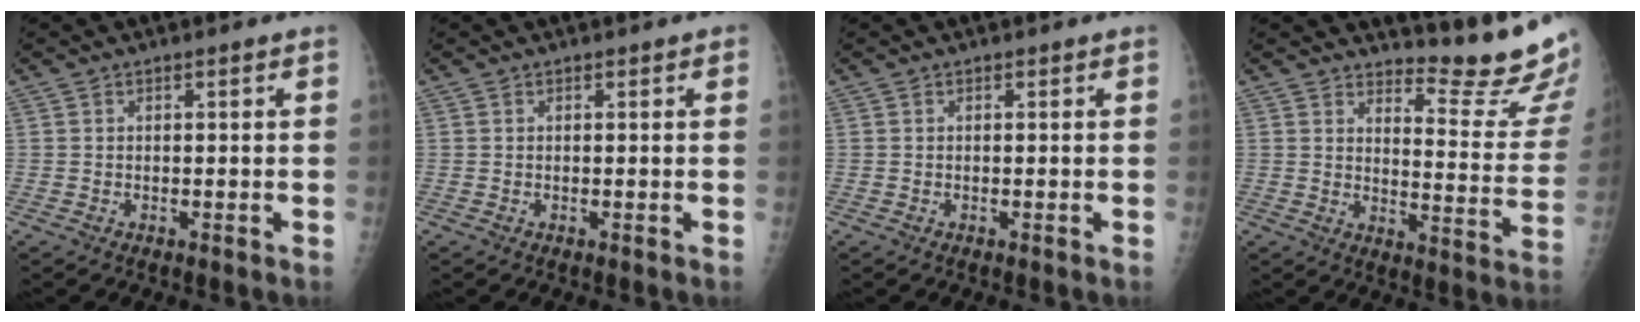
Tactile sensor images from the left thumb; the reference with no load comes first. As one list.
[{"total": 0.8, "force": [0.5, 0.2, 0.6], "torque": [-0.010, 0.002, 0.003]}, {"total": 0.0}, {"total": 14.8, "force": [13.7, 1.3, 5.5], "torque": [-0.049, -0.173, 0.165]}]